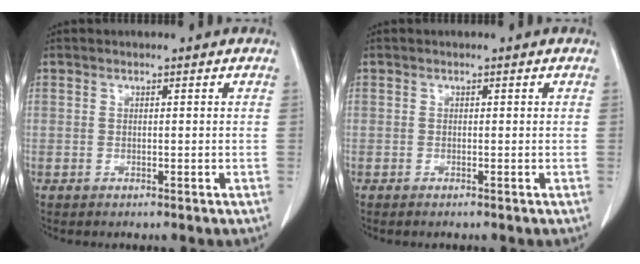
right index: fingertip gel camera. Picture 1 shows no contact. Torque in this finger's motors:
{"motor_torque": [-0.10, 0.08, 0.04, 0.01]}